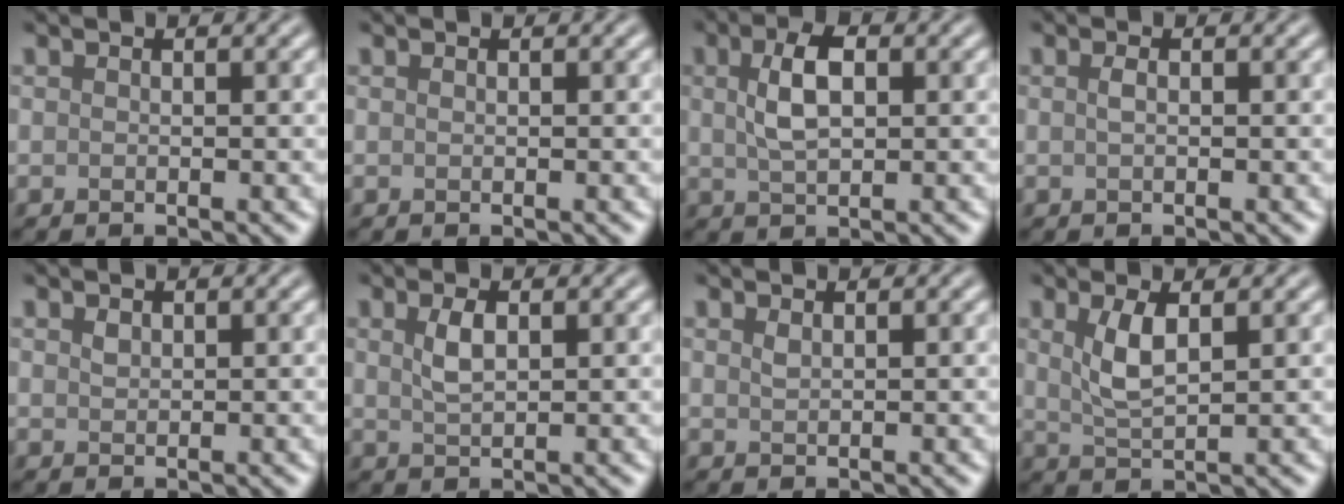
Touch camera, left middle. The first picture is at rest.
{"total": 0.0}
{"total": 3.9, "force": [0.9, 2.0, 3.3], "torque": [-0.070, 0.005, 0.016]}
{"total": 0.7, "force": [0.1, 0.3, 0.7], "torque": [-0.016, 0.003, 0.003]}
{"total": 0.7, "force": [0.4, 0.4, 0.3], "torque": [-0.010, 0.000, 0.011]}
{"total": 2.1, "force": [0.7, 0.9, 1.8], "torque": [-0.042, 0.000, 0.017]}
{"total": 0.6, "force": [0.4, 0.2, 0.4], "torque": [-0.010, -0.001, 0.010]}
{"total": 3.1, "force": [1.1, 1.0, 2.7], "torque": [-0.060, -0.002, 0.024]}